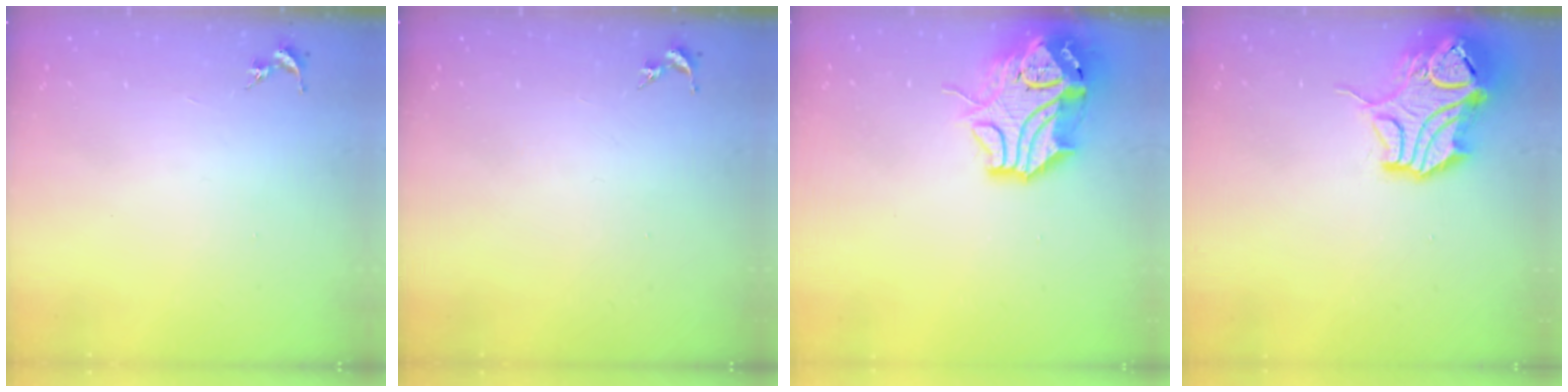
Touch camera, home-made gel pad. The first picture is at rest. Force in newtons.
{"total": 0.0}
{"total": 15.5, "press": 15.3, "slide": 2.3}
{"total": 15.7, "press": 15.6, "slide": 2.3}